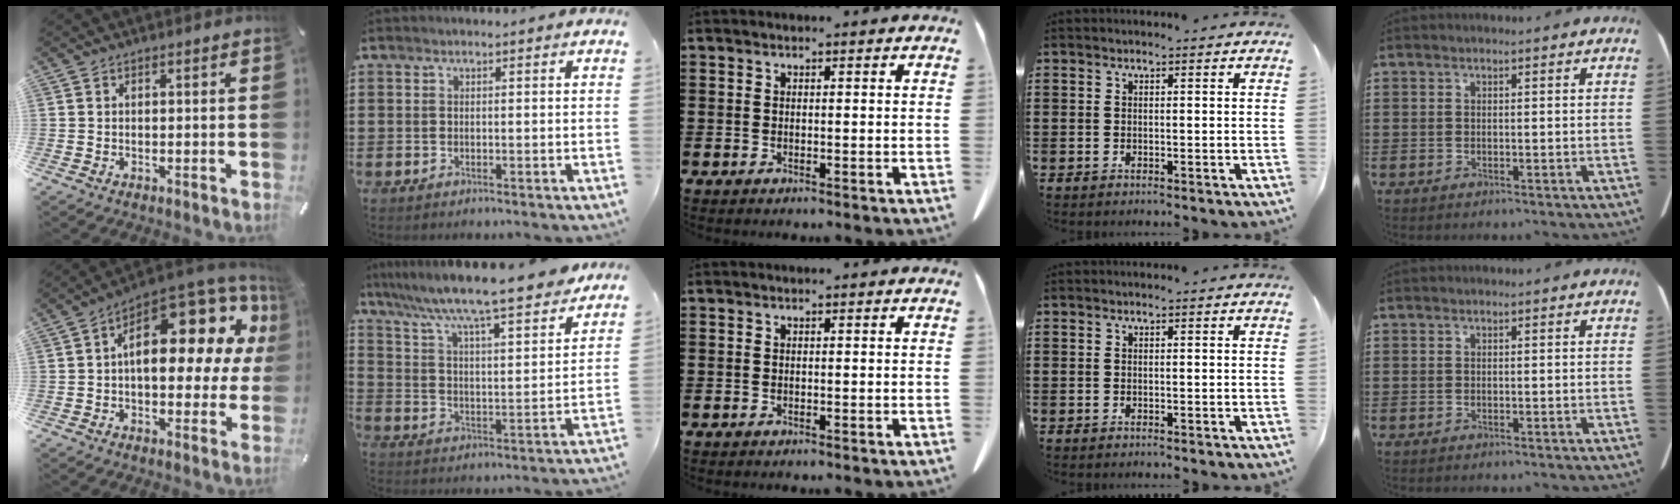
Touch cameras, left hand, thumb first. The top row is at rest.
{"thumb": {"total": 19.3, "force": [6.6, 10.1, 15.0], "torque": [-0.193, -0.060, 0.109]}, "index": {"total": 8.1, "force": [7.3, -0.6, 3.4], "torque": [-0.098, -0.055, 0.117]}}